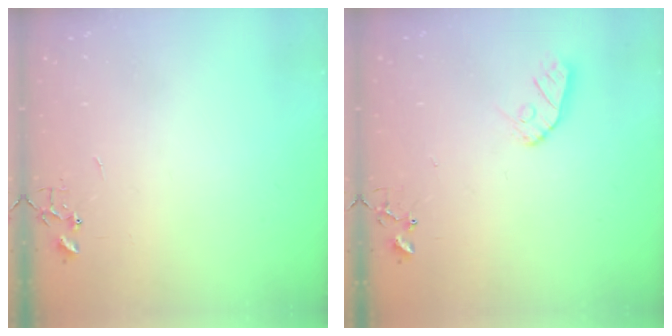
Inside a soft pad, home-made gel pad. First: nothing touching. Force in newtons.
{"total": 8.0, "press": 8.0, "slide": 0.5}